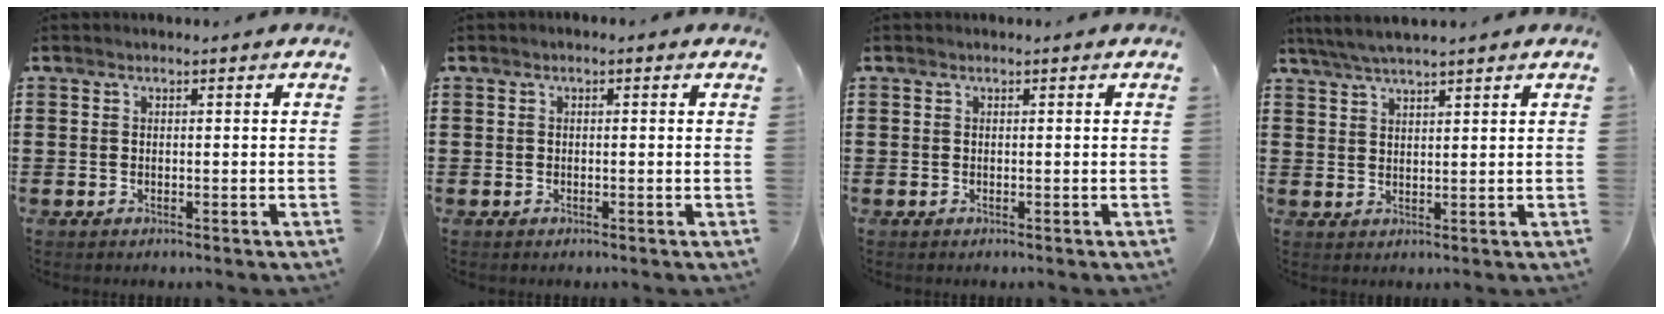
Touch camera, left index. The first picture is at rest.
{"total": 0.5, "force": [-0.3, 0.1, 0.4], "torque": [-0.007, -0.003, -0.005]}
{"total": 0.0}
{"total": 3.5, "force": [3.1, 0.0, 1.7], "torque": [-0.039, -0.003, 0.057]}